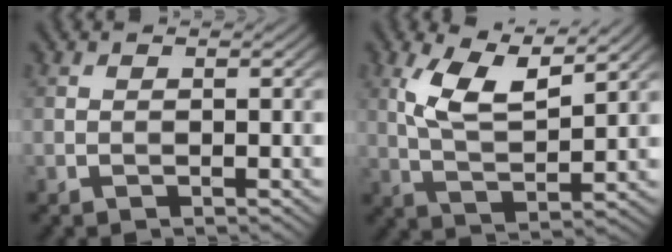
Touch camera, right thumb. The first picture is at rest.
{"total": 8.2, "force": [4.1, 2.8, 6.5], "torque": [-0.140, 0.001, 0.082]}